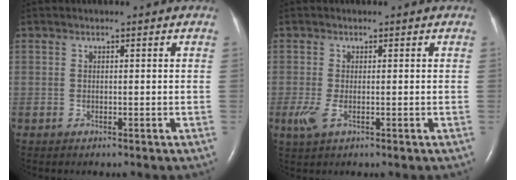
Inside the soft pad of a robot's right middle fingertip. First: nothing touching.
{"total": 2.8, "force": [-0.9, 0.8, 2.5], "torque": [-0.062, -0.010, -0.014]}